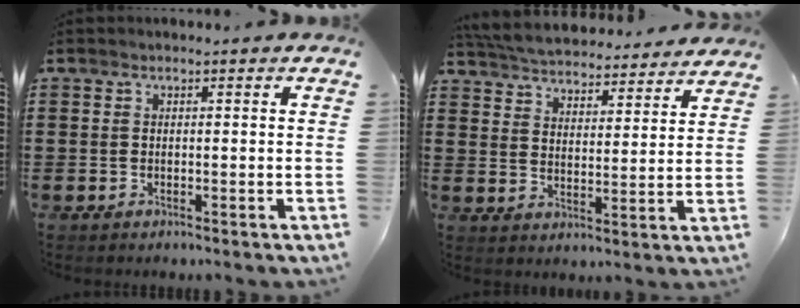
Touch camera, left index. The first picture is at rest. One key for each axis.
{"total": 5.0, "fx": 5.0, "fy": 0.1, "fz": 0.2, "tx": -0.033, "ty": -0.039, "tz": 0.084}